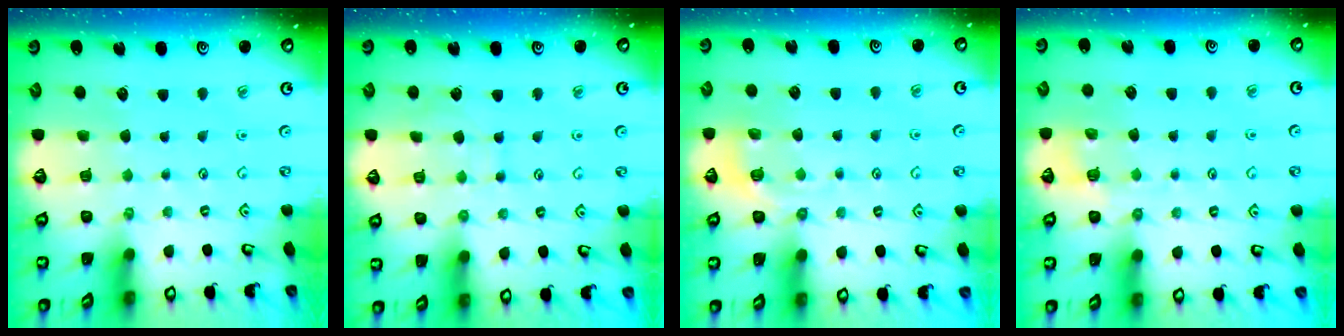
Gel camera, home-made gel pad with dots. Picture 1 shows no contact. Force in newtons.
{"total": 5.7, "press": 5.7, "slide": 0.5}
{"total": 5.0, "press": 4.7, "slide": 1.8}
{"total": 4.7, "press": 4.6, "slide": 1.2}